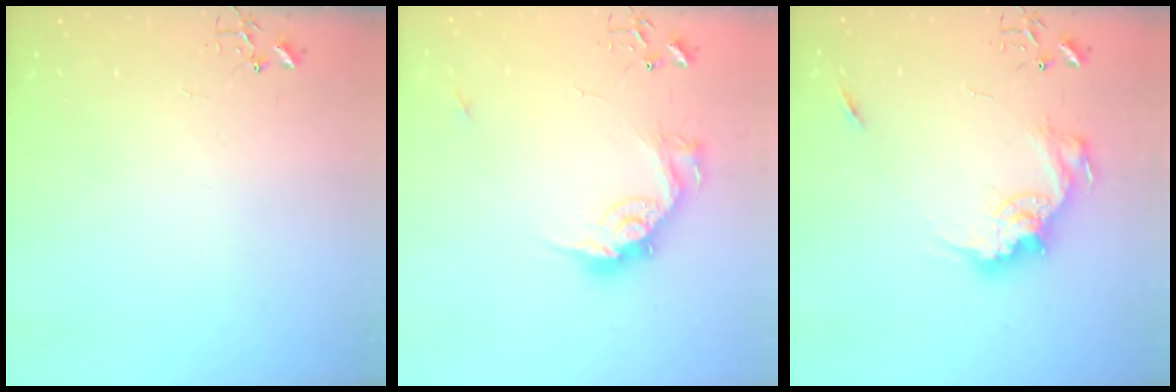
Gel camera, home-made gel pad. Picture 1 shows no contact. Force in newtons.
{"total": 14.5, "press": 14.5, "slide": 1.2}
{"total": 14.8, "press": 14.8, "slide": 0.8}